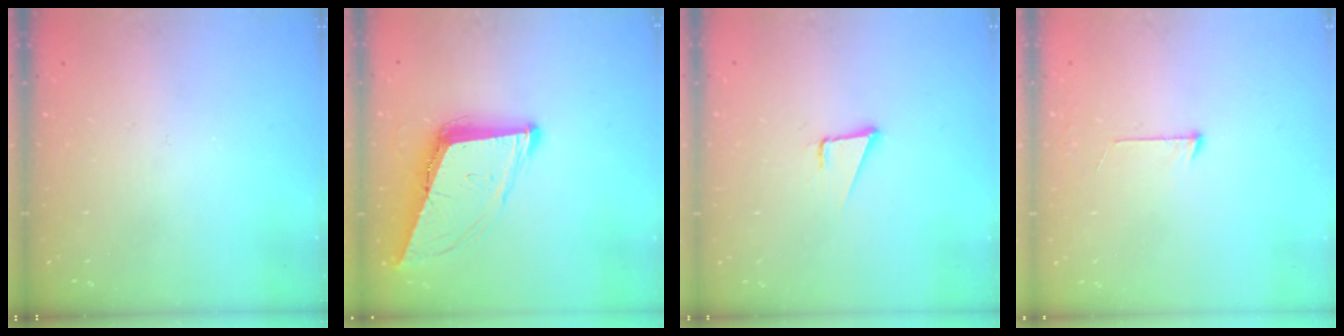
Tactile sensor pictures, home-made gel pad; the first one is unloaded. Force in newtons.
{"total": 10.9, "press": 10.3, "slide": 3.6}
{"total": 3.4, "press": 2.6, "slide": 2.2}
{"total": 5.5, "press": 5.5, "slide": 0.5}